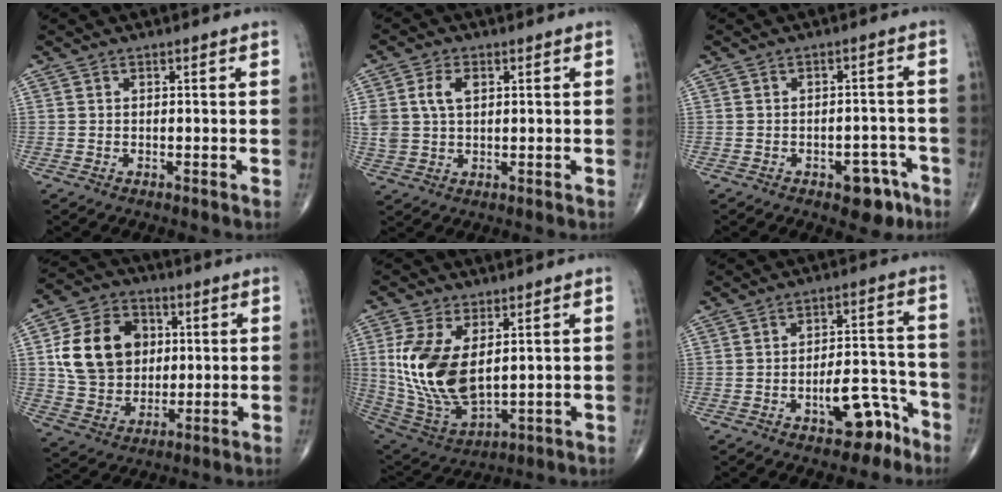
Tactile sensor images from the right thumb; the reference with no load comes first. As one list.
[{"total": 6.7, "force": [1.8, 4.4, 4.8], "torque": [-0.102, 0.003, 0.038]}, {"total": 6.3, "force": [-3.5, 3.4, 4.0], "torque": [-0.025, 0.028, -0.039]}, {"total": 16.3, "force": [2.8, 13.0, 9.4], "torque": [-0.141, 0.006, 0.055]}, {"total": 16.2, "force": [2.9, 8.7, 13.4], "torque": [-0.267, -0.020, 0.075]}, {"total": 9.2, "force": [-5.2, 4.3, 6.3], "torque": [-0.071, 0.054, -0.071]}]